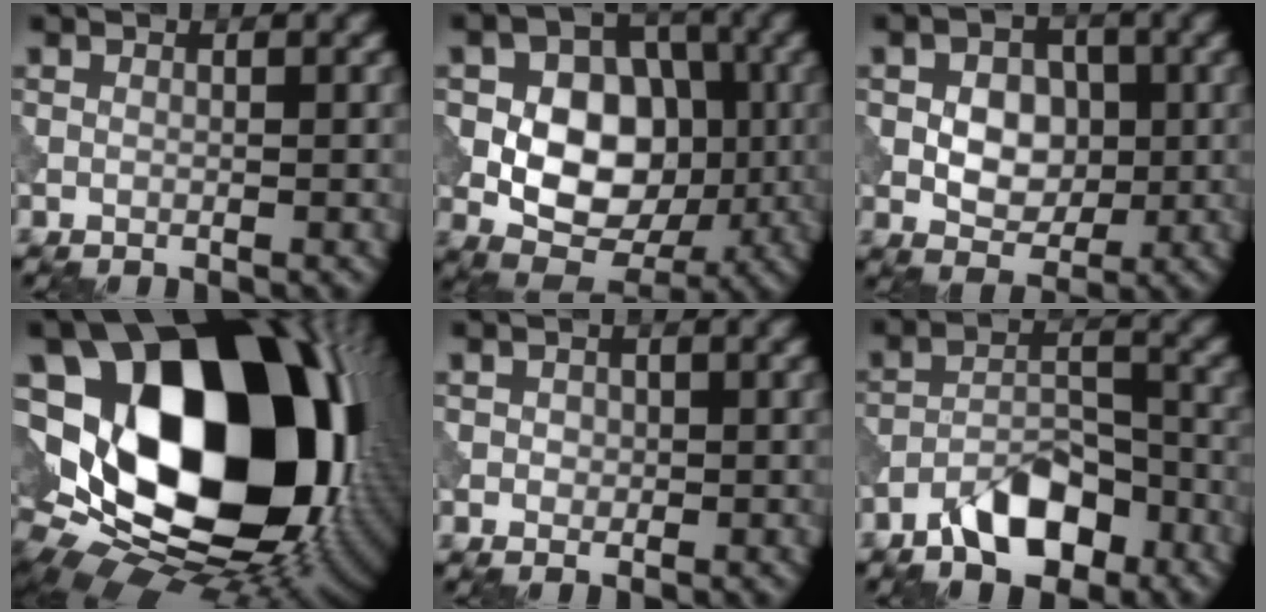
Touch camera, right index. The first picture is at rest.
{"total": 8.9, "force": [-0.6, 6.4, 6.2], "torque": [-0.092, 0.011, -0.017]}
{"total": 5.6, "force": [0.2, 4.1, 3.9], "torque": [-0.045, 0.008, -0.006]}
{"total": 22.5, "force": [3.4, 15.3, 16.2], "torque": [-0.308, -0.043, 0.100]}
{"total": 0.9, "force": [0.0, 0.8, 0.4], "torque": [-0.006, -0.002, -0.002]}
{"total": 6.3, "force": [-4.4, 2.6, 3.8], "torque": [-0.054, 0.008, -0.080]}